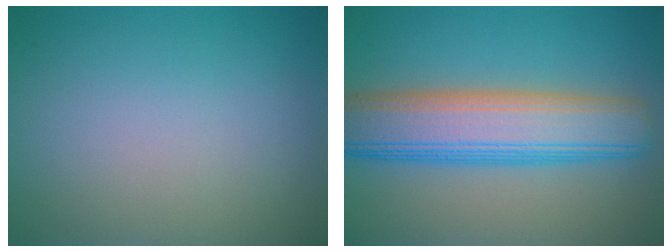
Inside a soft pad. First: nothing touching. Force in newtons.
{"total": 9.2, "press": 9.2, "slide": 0.3}